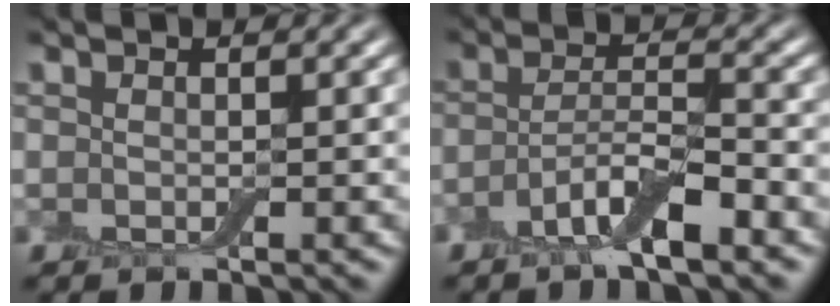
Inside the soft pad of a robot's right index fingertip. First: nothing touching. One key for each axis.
{"total": 4.4, "fx": -2.5, "fy": 1.2, "fz": 3.5, "tx": -0.066, "ty": 0.003, "tz": -0.055}